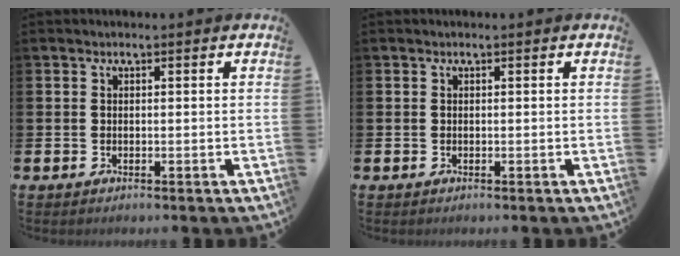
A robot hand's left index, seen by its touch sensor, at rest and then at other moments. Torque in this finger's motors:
{"motor_torque": [0.00, 0.00, 0.04, 0.00]}